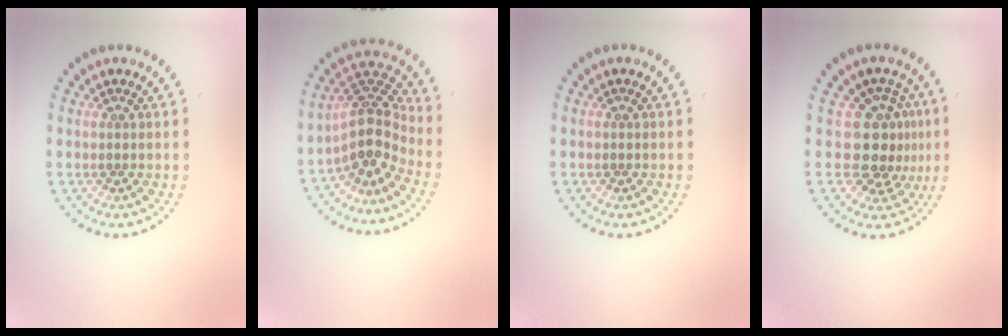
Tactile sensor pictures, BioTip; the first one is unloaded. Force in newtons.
{"total": 4.3, "press": 3.1, "slide": 2.9}
{"total": 0.0}
{"total": 3.9, "press": 3.0, "slide": 2.4}